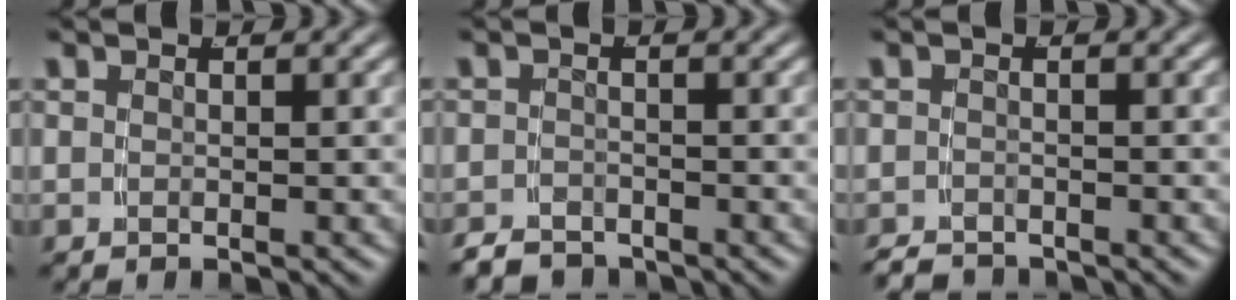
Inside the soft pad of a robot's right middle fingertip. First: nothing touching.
{"total": 3.0, "force": [-2.9, 0.8, 0.2], "torque": [0.005, -0.015, -0.046]}
{"total": 2.2, "force": [-2.2, 0.1, -0.2], "torque": [0.005, -0.015, -0.032]}